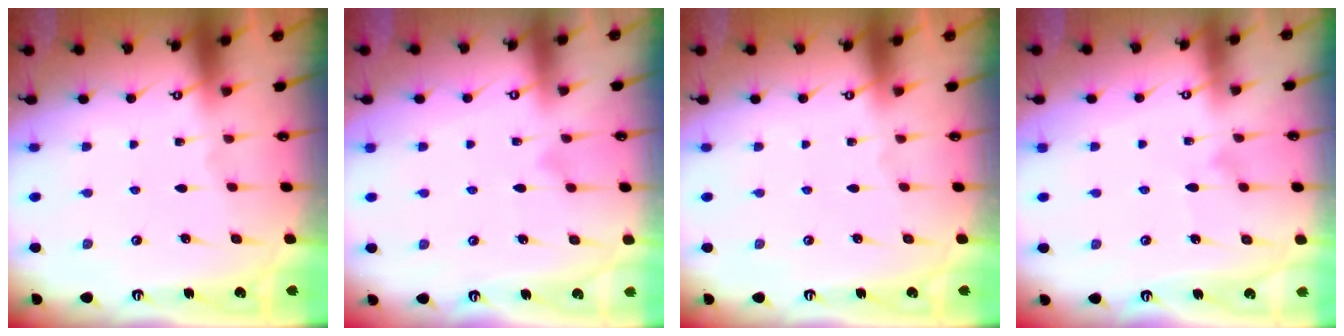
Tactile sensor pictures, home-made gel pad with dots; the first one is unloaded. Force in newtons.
{"total": 6.0, "press": 6.0, "slide": 0.3}
{"total": 0.0}
{"total": 6.1, "press": 6.1, "slide": 0.4}